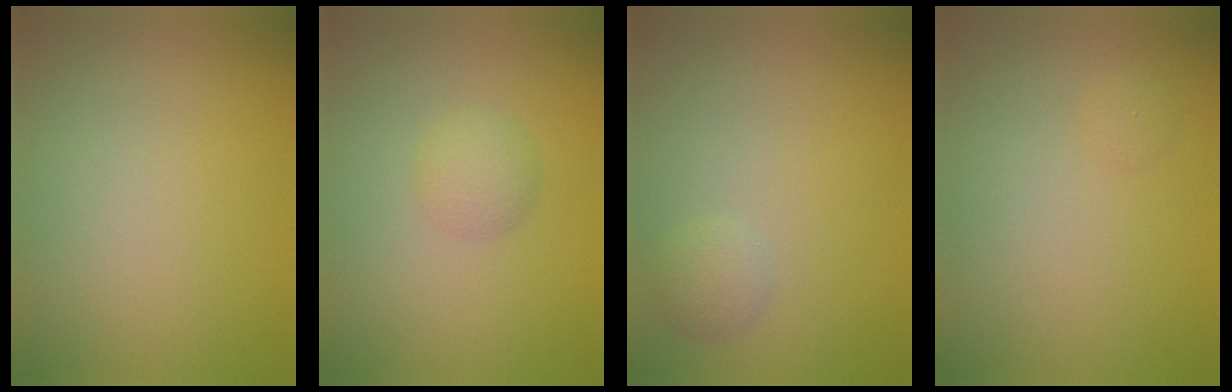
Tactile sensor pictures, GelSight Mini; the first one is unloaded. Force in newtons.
{"total": 1.8, "press": 1.8, "slide": 0.1}
{"total": 1.5, "press": 1.5, "slide": 0.1}
{"total": 0.6, "press": 0.6, "slide": 0.0}